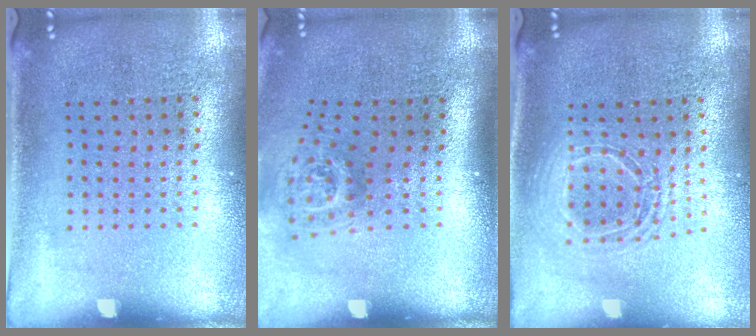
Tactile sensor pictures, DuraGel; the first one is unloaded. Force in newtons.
{"total": 1.9, "press": 1.2, "slide": 1.4}
{"total": 1.6, "press": 1.4, "slide": 0.9}